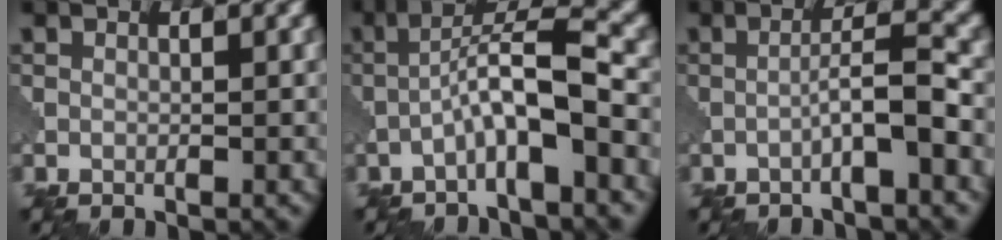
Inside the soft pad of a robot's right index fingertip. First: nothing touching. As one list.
[{"total": 5.5, "force": [-2.0, 0.9, 5.0], "torque": [-0.092, 0.025, -0.043]}, {"total": 3.4, "force": [-1.5, 0.2, 3.0], "torque": [-0.053, 0.018, -0.032]}]